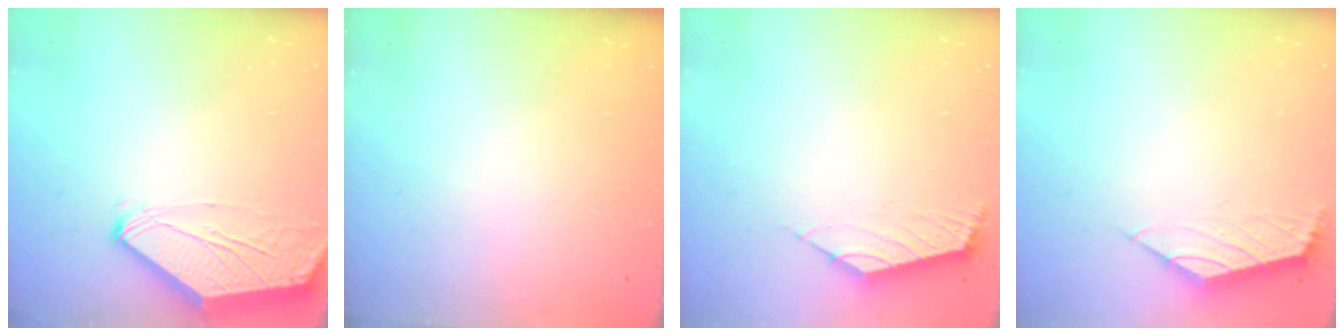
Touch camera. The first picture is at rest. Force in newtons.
{"total": 0.0}
{"total": 2.5, "press": 2.4, "slide": 0.6}
{"total": 2.1, "press": 2.0, "slide": 0.6}